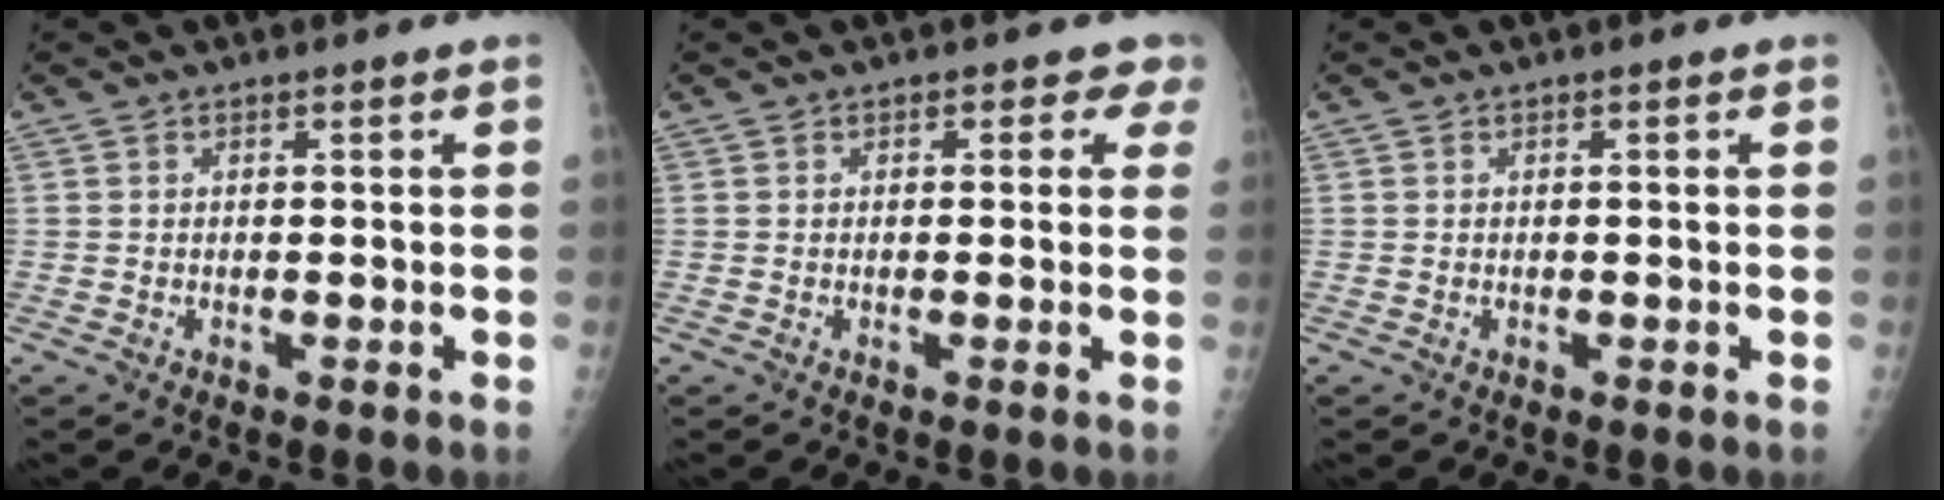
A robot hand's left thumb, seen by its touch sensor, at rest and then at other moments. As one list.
[{"total": 2.5, "force": [1.5, 1.7, 1.0], "torque": [0.019, -0.004, 0.003]}, {"total": 0.0}]